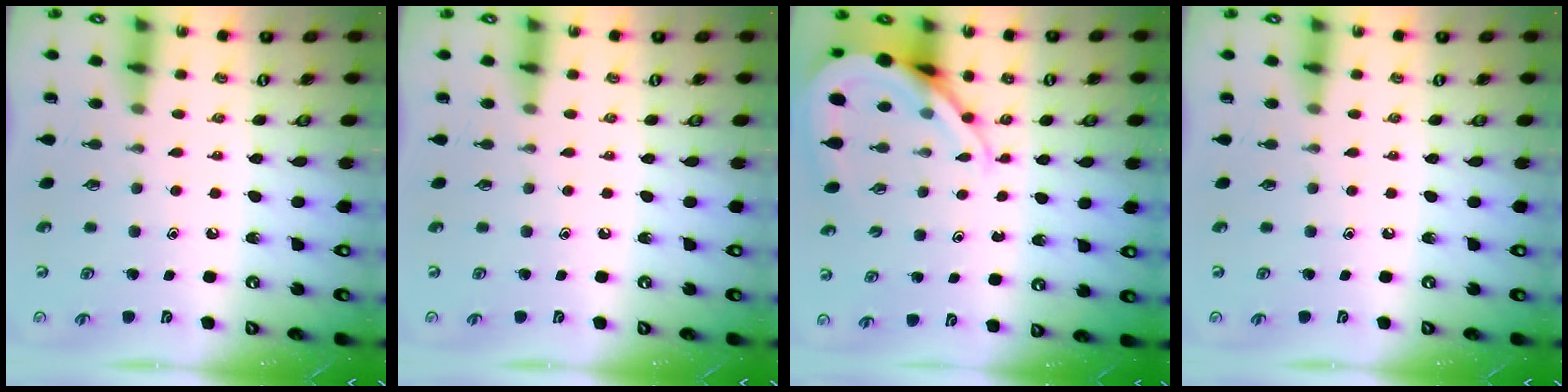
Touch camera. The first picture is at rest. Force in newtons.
{"total": 0.0}
{"total": 10.1, "press": 10.1, "slide": 0.9}
{"total": 0.0}